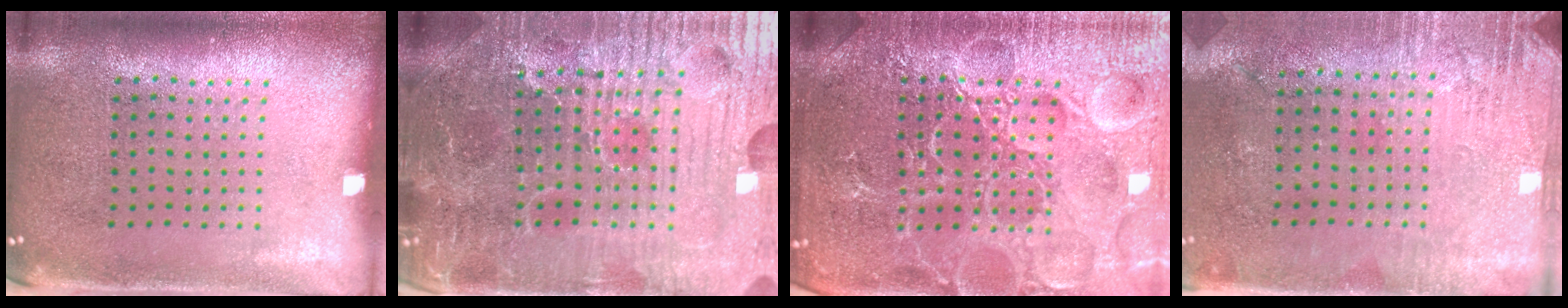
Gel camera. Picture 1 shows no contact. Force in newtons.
{"total": 5.6, "press": 5.4, "slide": 1.6}
{"total": 7.3, "press": 7.2, "slide": 0.9}
{"total": 2.8, "press": 2.5, "slide": 1.4}